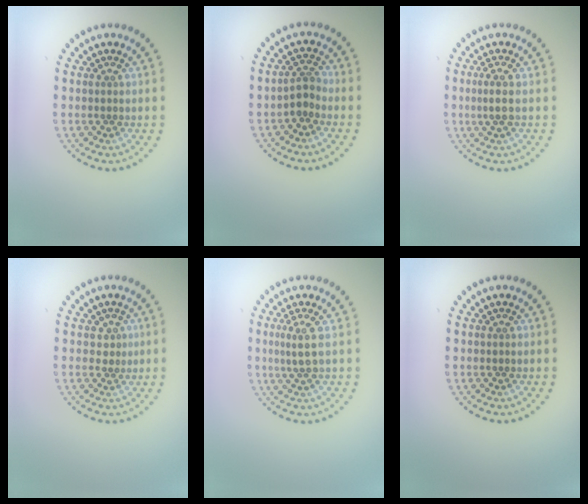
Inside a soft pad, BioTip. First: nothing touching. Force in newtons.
{"total": 1.6, "press": 1.2, "slide": 1.0}
{"total": 1.6, "press": 1.3, "slide": 1.0}
{"total": 0.9, "press": 0.7, "slide": 0.6}
{"total": 1.7, "press": 1.2, "slide": 1.2}
{"total": 0.0}